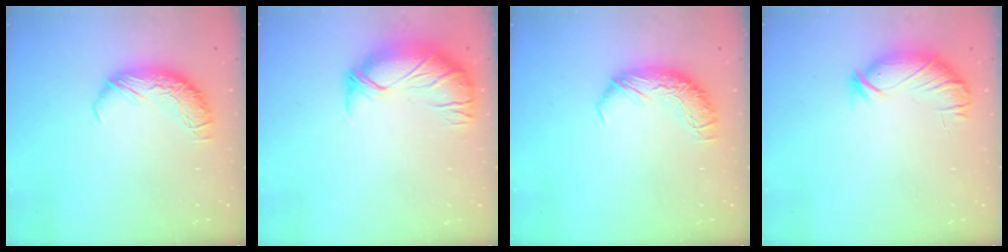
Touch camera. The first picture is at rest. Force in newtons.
{"total": 2.8, "press": 0.9, "slide": 2.6}
{"total": 0.0}
{"total": 3.8, "press": 3.5, "slide": 1.5}